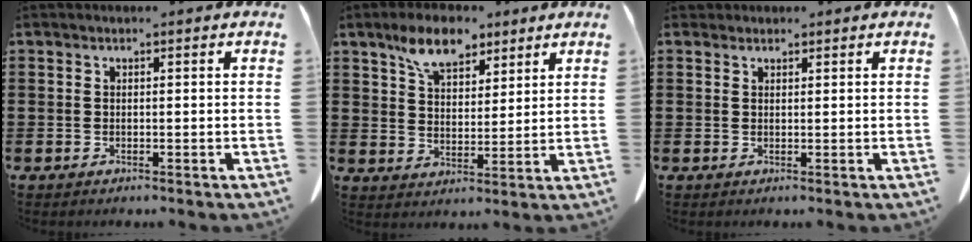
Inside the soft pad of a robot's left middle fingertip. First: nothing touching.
{"total": 7.7, "force": [5.7, 3.6, 3.8], "torque": [-0.078, -0.007, 0.102]}
{"total": 1.0, "force": [1.0, 0.4, 0.1], "torque": [-0.005, 0.001, 0.020]}